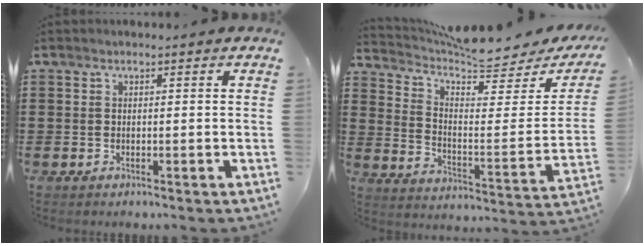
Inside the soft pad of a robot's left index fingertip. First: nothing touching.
{"total": 6.2, "force": [5.8, 0.9, 2.1], "torque": [-0.059, -0.053, 0.093]}